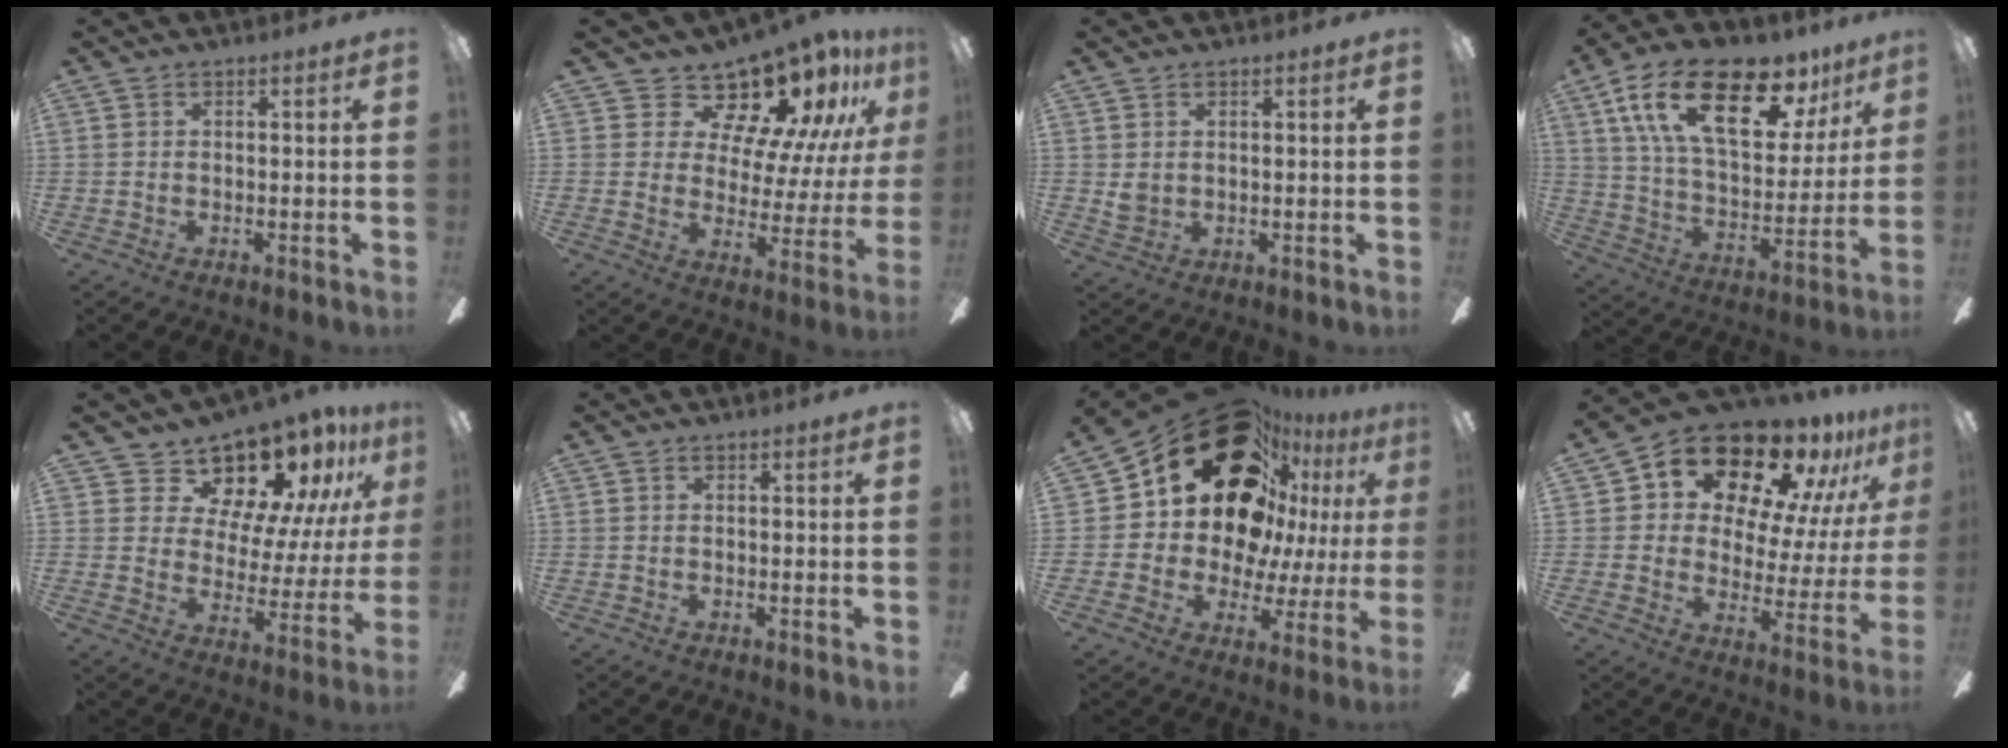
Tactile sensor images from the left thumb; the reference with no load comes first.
{"total": 13.3, "force": [10.7, 5.9, 5.3], "torque": [-0.094, -0.096, 0.179]}
{"total": 2.5, "force": [1.0, 2.0, 1.1], "torque": [-0.015, 0.001, 0.018]}
{"total": 25.4, "force": [13.6, 12.1, 17.7], "torque": [-0.303, -0.056, 0.231]}
{"total": 13.7, "force": [11.4, 6.2, 4.5], "torque": [-0.086, -0.099, 0.195]}
{"total": 0.0}
{"total": 26.7, "force": [13.8, 16.9, 15.5], "torque": [-0.258, -0.100, 0.272]}
{"total": 16.9, "force": [12.9, 8.1, 7.2], "torque": [-0.128, -0.101, 0.220]}